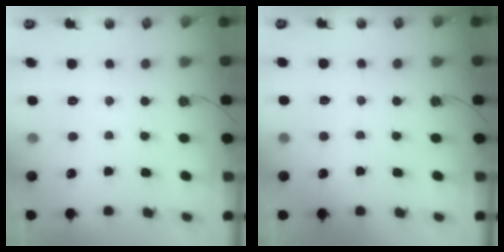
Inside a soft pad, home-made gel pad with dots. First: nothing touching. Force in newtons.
{"total": 3.6, "press": 3.5, "slide": 0.3}